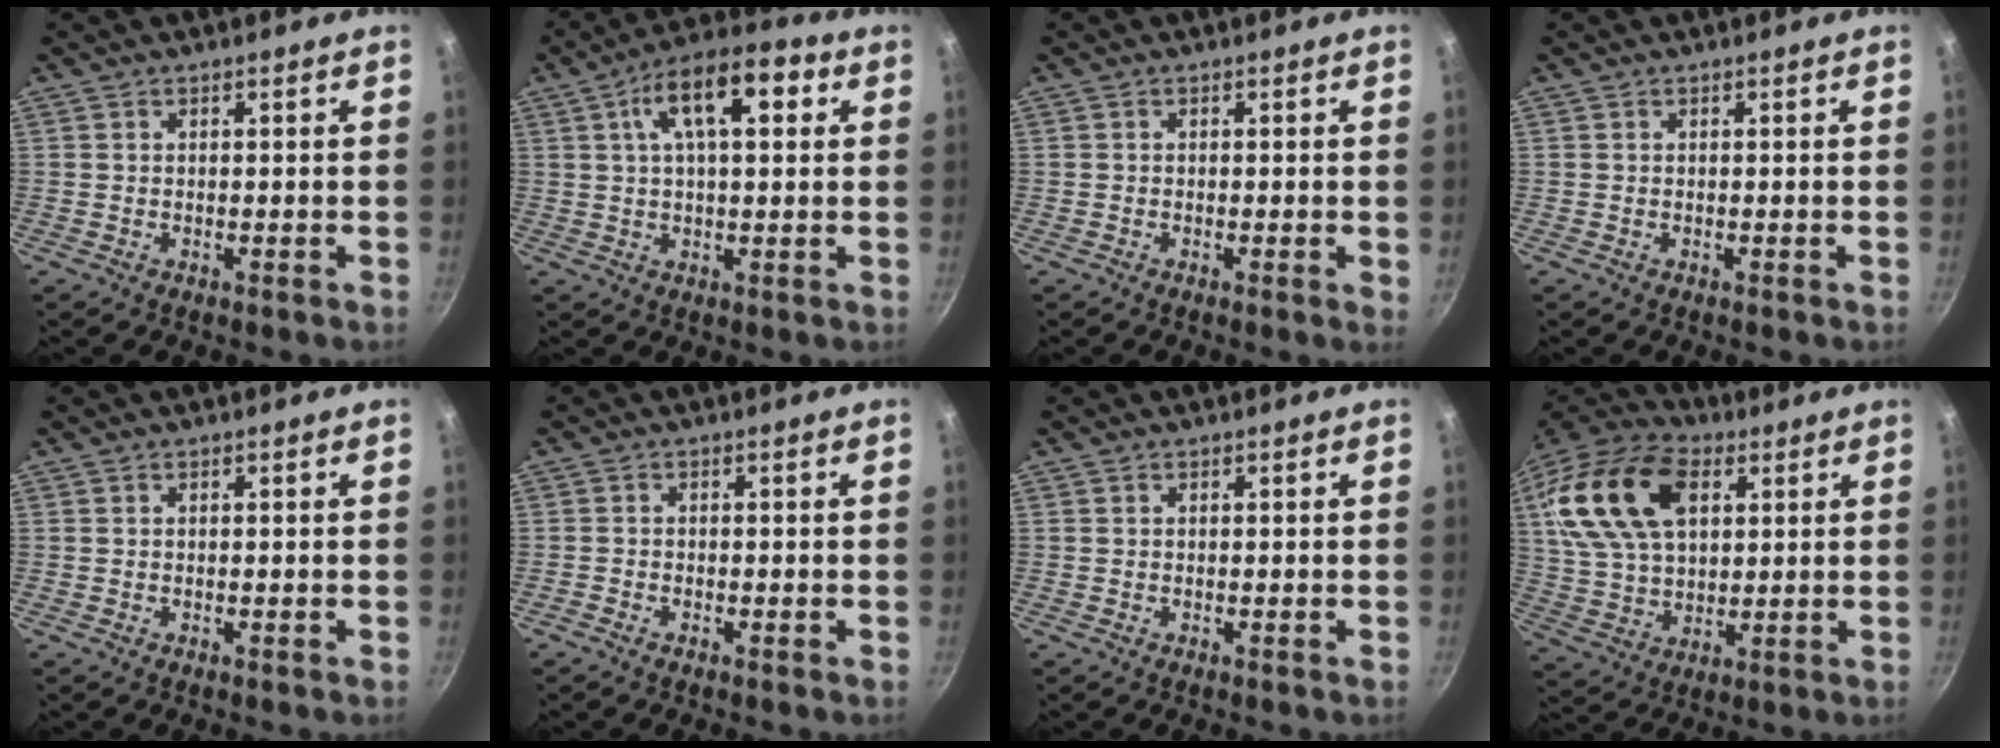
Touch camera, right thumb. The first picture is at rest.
{"total": 13.6, "force": [4.3, 6.1, 11.4], "torque": [-0.167, 0.021, 0.059]}
{"total": 1.0, "force": [-0.1, 0.0, 1.0], "torque": [-0.015, -0.004, -0.002]}
{"total": 0.0}
{"total": 0.0}
{"total": 0.8, "force": [-0.6, 0.2, 0.5], "torque": [-0.019, 0.000, -0.016]}
{"total": 0.0}
{"total": 22.3, "force": [7.1, 13.8, 16.0], "torque": [-0.298, 0.002, 0.129]}